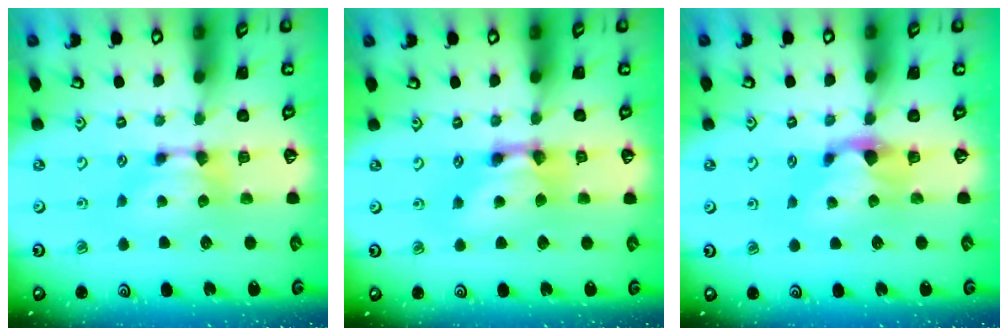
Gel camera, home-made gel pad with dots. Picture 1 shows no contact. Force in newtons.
{"total": 3.4, "press": 3.4, "slide": 0.2}
{"total": 1.2, "press": 0.1, "slide": 1.2}